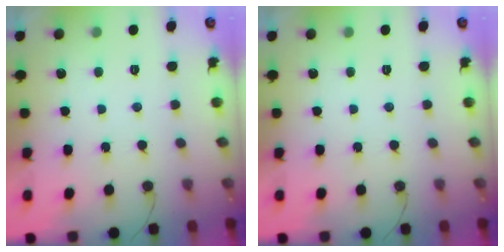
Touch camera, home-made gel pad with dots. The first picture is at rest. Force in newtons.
{"total": 0.0}